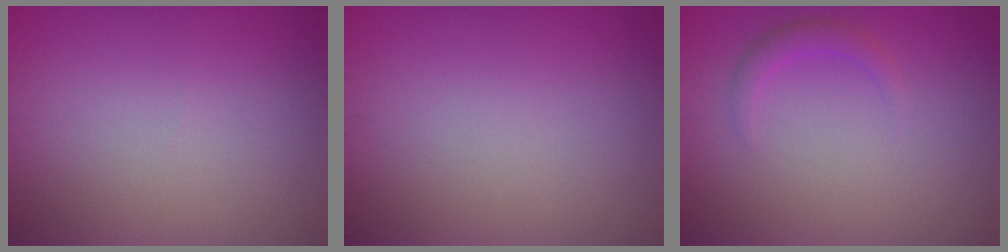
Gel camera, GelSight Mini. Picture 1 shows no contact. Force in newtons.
{"total": 0.0}
{"total": 1.5, "press": 1.5, "slide": 0.1}